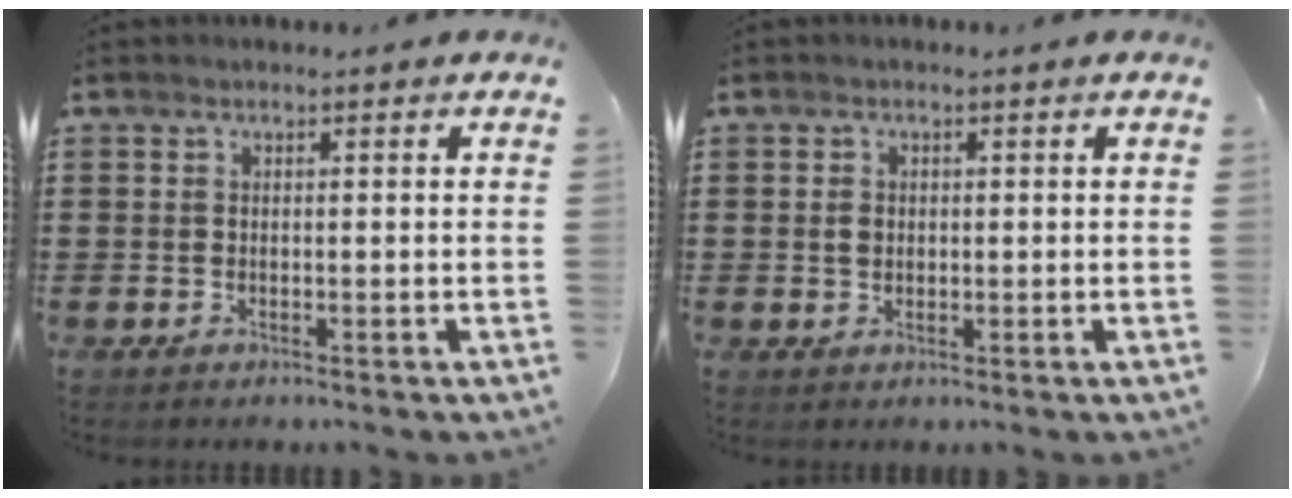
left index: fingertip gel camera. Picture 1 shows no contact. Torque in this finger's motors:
{"motor_torque": [0.26, 0.23, 0.14, 0.01]}